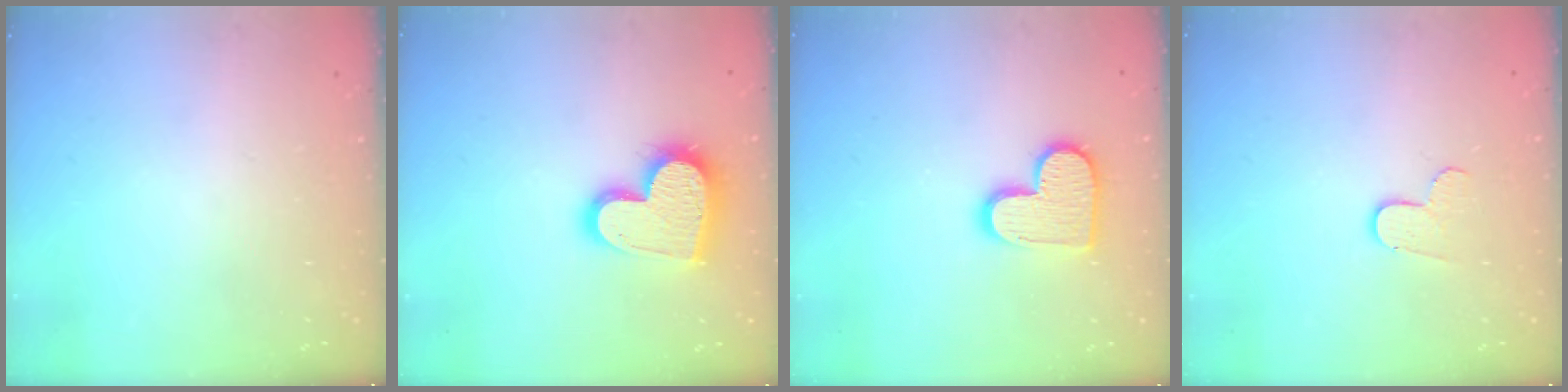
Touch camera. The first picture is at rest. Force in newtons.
{"total": 17.2, "press": 17.2, "slide": 1.2}
{"total": 12.8, "press": 12.8, "slide": 0.9}
{"total": 6.1, "press": 6.1, "slide": 0.5}